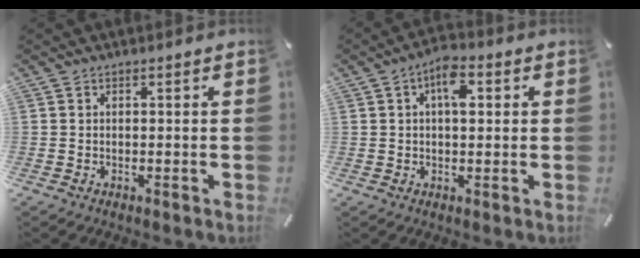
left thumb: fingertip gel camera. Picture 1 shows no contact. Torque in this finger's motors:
{"motor_torque": [-0.07, 0.68, 0.88, -0.30, 0.28]}